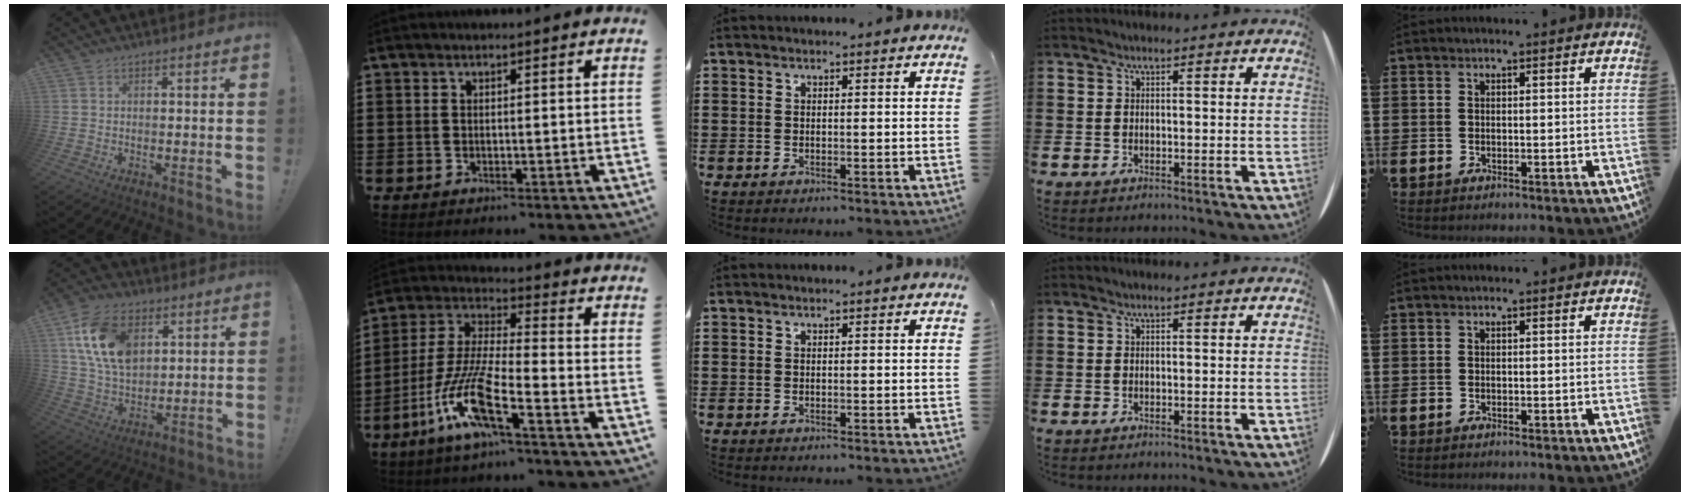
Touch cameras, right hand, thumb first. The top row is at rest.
{"thumb": {"total": 17.3, "force": [6.4, 11.4, 11.3], "torque": [-0.208, -0.018, 0.122]}, "index": {"total": 11.1, "force": [-6.7, 0.8, 8.8], "torque": [-0.210, -0.025, -0.141]}}